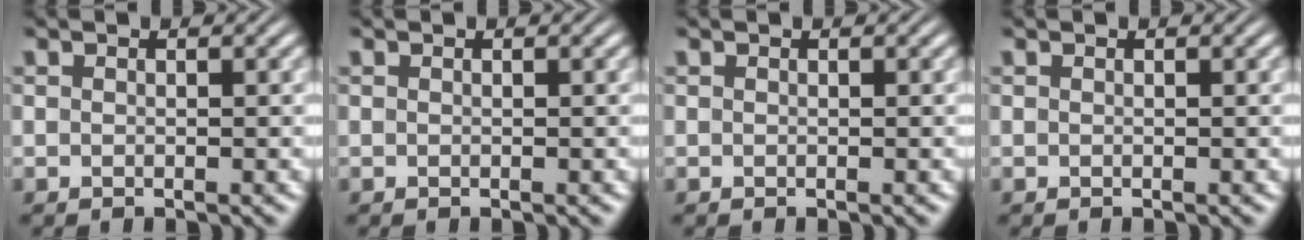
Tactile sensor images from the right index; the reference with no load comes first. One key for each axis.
{"total": 0.0}
{"total": 0.0}
{"total": 0.0}